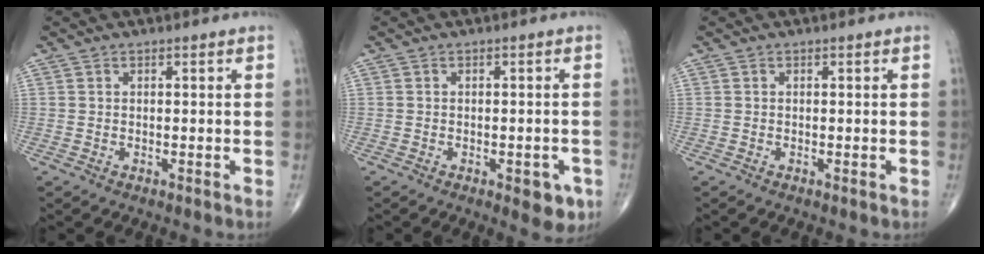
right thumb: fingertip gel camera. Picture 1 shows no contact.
{"total": 5.0, "force": [-2.2, 2.2, 3.9], "torque": [-0.029, 0.005, -0.022]}
{"total": 0.0}